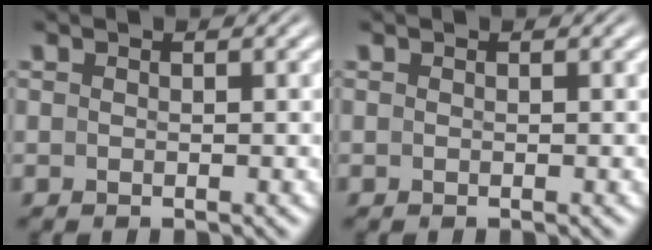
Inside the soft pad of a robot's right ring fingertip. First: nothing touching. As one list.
[{"total": 0.0}]